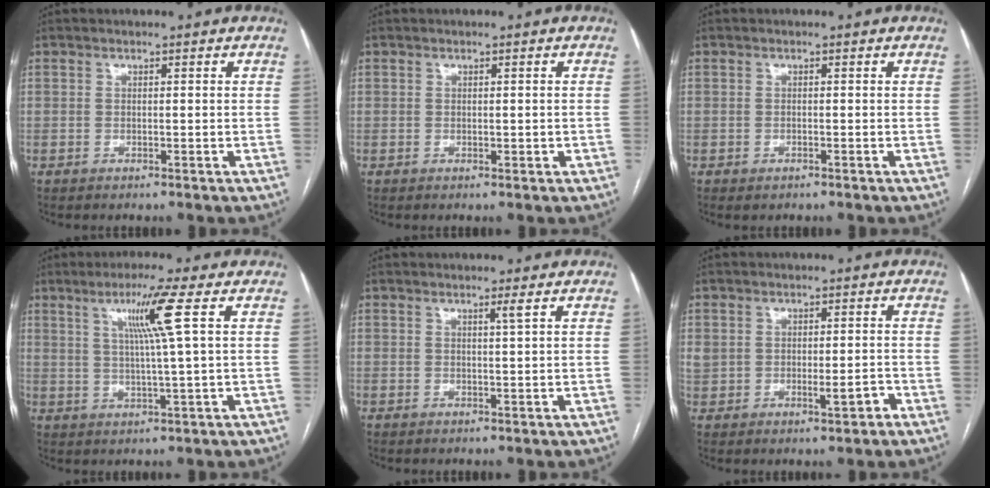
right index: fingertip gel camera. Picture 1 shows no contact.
{"total": 0.8, "force": [-0.1, 0.5, 0.6], "torque": [-0.007, 0.000, 0.003]}
{"total": 0.8, "force": [-0.5, 0.4, 0.4], "torque": [-0.010, -0.001, -0.002]}
{"total": 7.4, "force": [2.7, -1.7, 6.7], "torque": [-0.123, 0.000, 0.052]}
{"total": 1.0, "force": [0.5, -0.4, 0.8], "torque": [-0.022, -0.004, 0.014]}
{"total": 4.6, "force": [-1.1, 2.4, 3.7], "torque": [-0.069, 0.018, -0.004]}